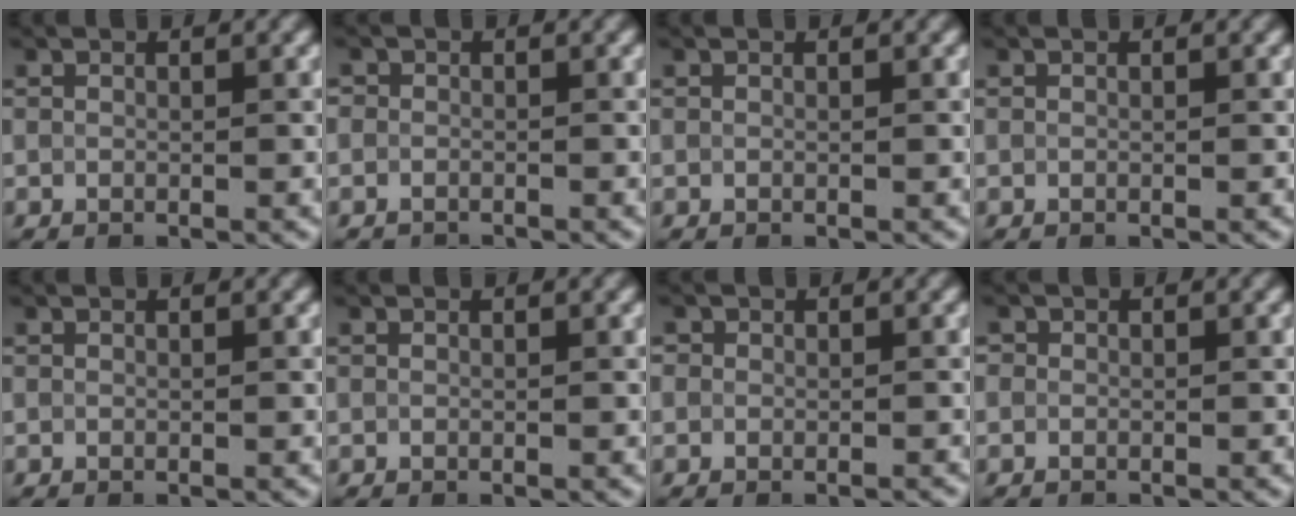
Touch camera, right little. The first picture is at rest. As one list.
[{"total": 1.4, "force": [-1.1, 0.9, -0.2], "torque": [0.019, -0.004, -0.024]}, {"total": 0.0}, {"total": 0.0}, {"total": 0.0}, {"total": 0.0}, {"total": 0.9, "force": [-0.1, 0.9, -0.1], "torque": [0.016, -0.002, -0.003]}, {"total": 0.9, "force": [-0.3, 0.8, -0.2], "torque": [0.015, -0.005, -0.010]}]